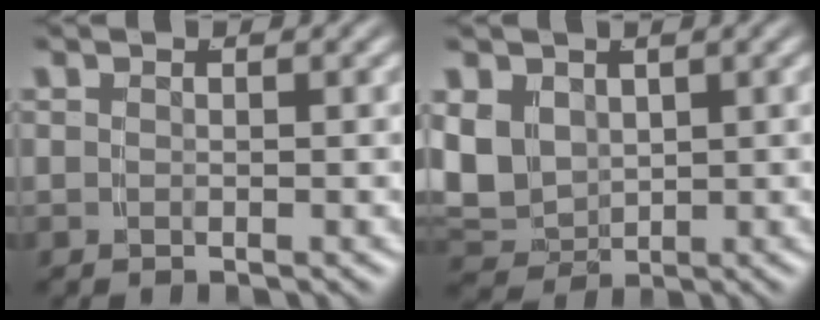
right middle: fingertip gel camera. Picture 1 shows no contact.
{"total": 5.4, "force": [0.4, 4.6, 2.7], "torque": [-0.082, -0.029, 0.026]}